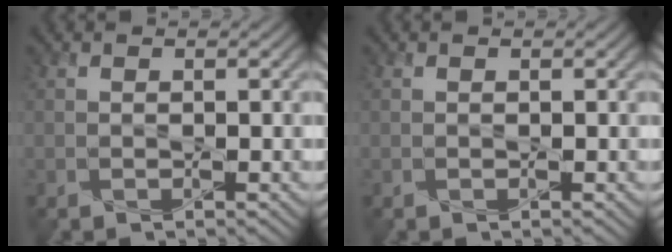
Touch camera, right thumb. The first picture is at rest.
{"total": 0.0}